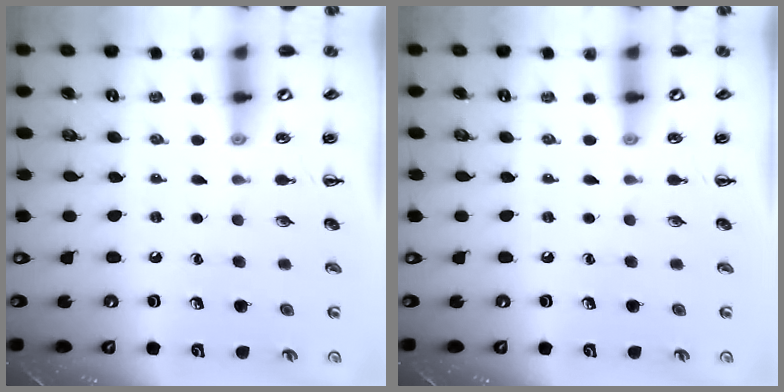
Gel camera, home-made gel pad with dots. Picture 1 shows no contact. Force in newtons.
{"total": 0.0}